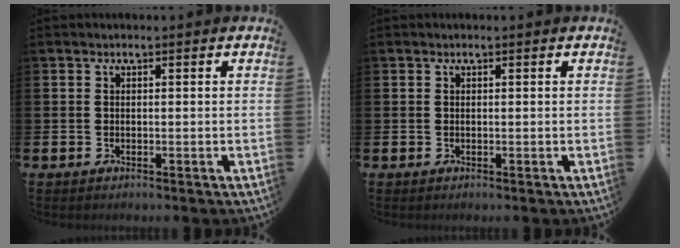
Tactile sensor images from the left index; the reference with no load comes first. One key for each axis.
{"total": 0.0}